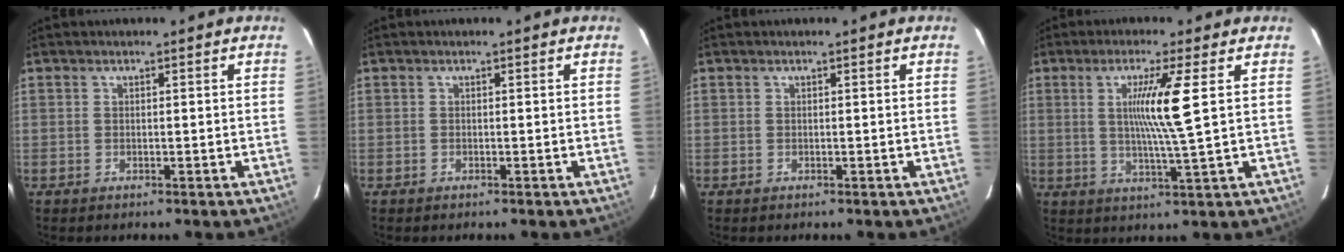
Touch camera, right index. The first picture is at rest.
{"total": 0.0}
{"total": 0.0}
{"total": 8.1, "force": [1.7, -1.5, 7.7], "torque": [-0.143, -0.009, 0.037]}